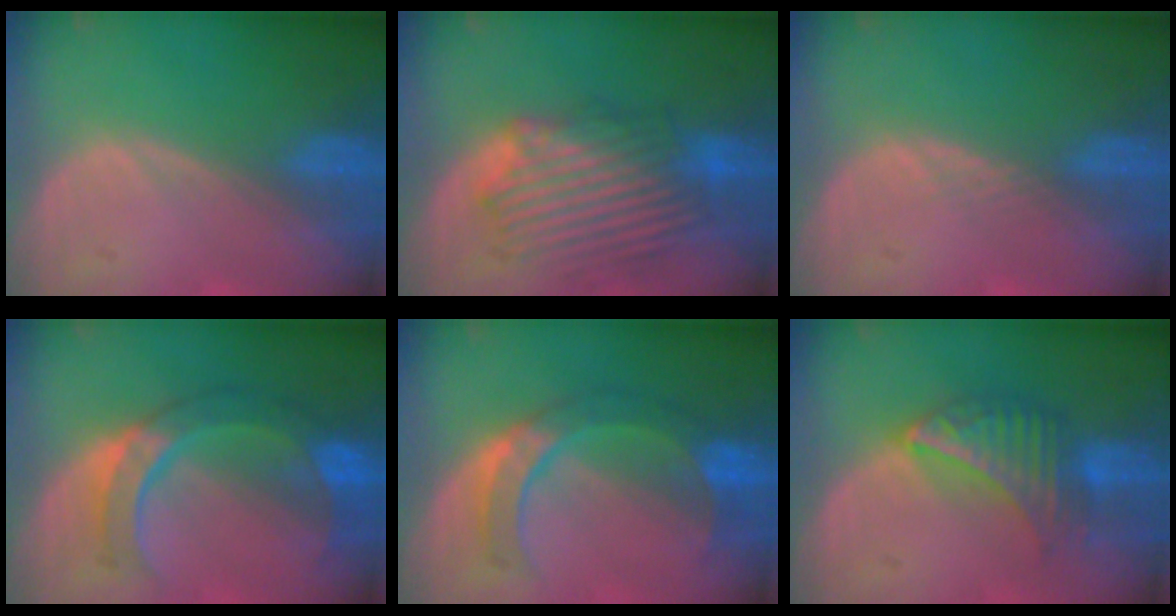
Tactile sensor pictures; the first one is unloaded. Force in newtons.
{"total": 8.7, "press": 8.6, "slide": 1.3}
{"total": 1.0, "press": 0.8, "slide": 0.5}
{"total": 8.5, "press": 8.1, "slide": 2.7}
{"total": 7.0, "press": 6.9, "slide": 1.0}
{"total": 6.4, "press": 6.3, "slide": 1.1}